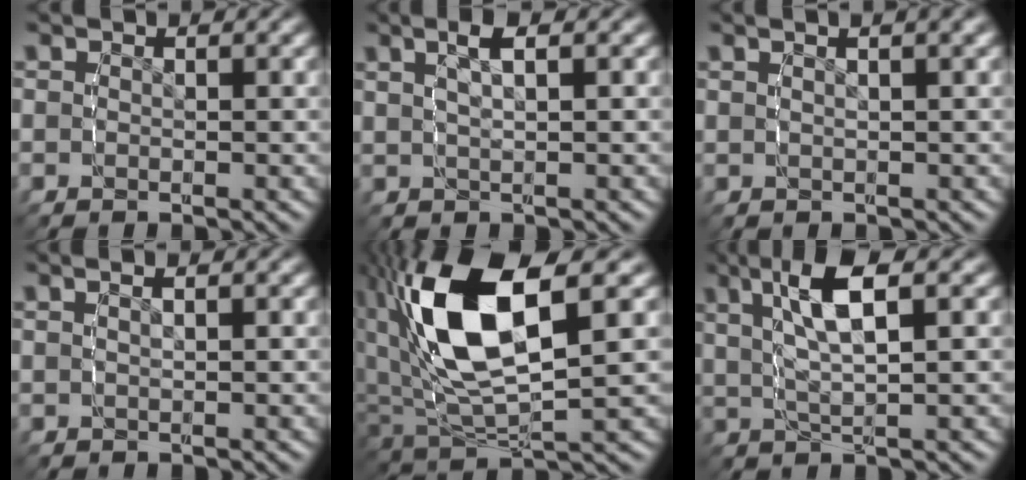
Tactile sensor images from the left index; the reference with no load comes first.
{"total": 3.6, "force": [2.0, 1.2, 2.8], "torque": [-0.043, 0.012, 0.035]}
{"total": 2.2, "force": [1.3, 0.2, 1.8], "torque": [-0.014, 0.013, 0.022]}
{"total": 1.2, "force": [0.6, 0.1, 1.0], "torque": [-0.008, 0.004, 0.014]}
{"total": 11.8, "force": [2.3, 5.3, 10.3], "torque": [-0.226, -0.015, 0.052]}
{"total": 6.9, "force": [2.9, 2.0, 6.0], "torque": [-0.115, 0.008, 0.050]}